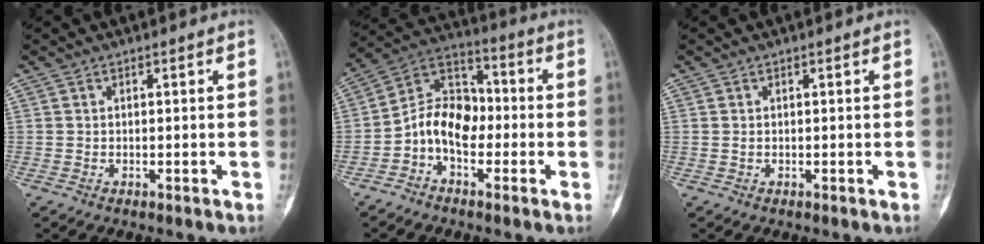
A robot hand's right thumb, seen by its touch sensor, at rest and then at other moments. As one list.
[{"total": 10.7, "force": [-2.7, 7.3, 7.3], "torque": [-0.102, 0.049, -0.064]}, {"total": 0.0}]